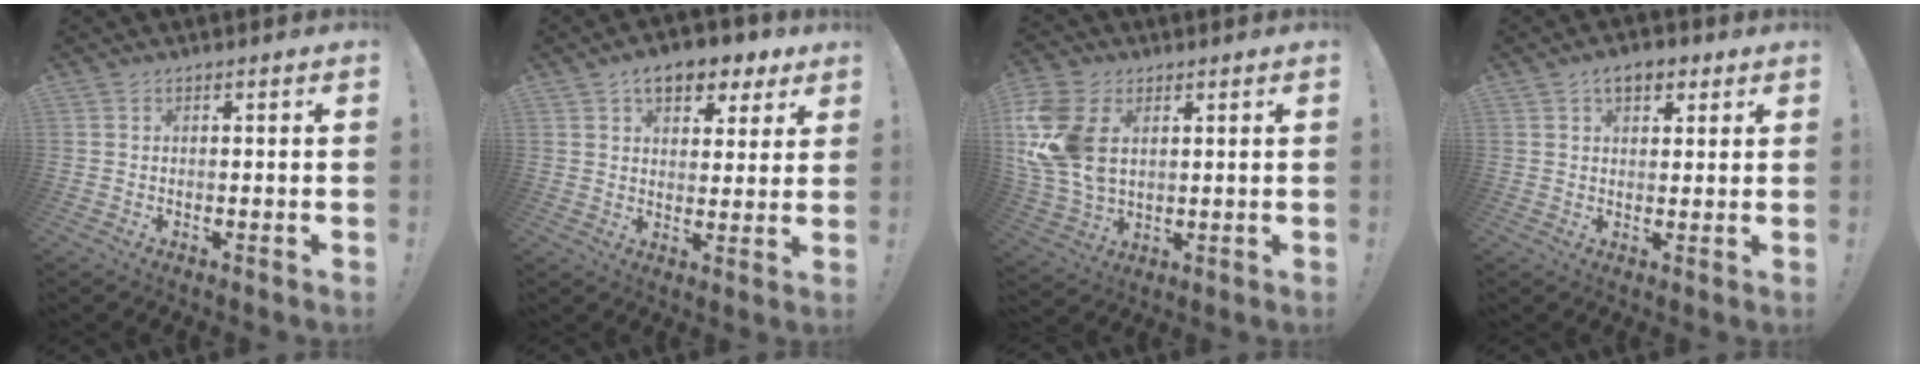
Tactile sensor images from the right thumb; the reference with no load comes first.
{"total": 9.8, "force": [5.6, 5.7, 5.8], "torque": [-0.079, -0.024, 0.101]}
{"total": 16.8, "force": [4.2, 11.4, 11.6], "torque": [-0.251, -0.014, 0.080]}
{"total": 6.0, "force": [3.0, 3.6, 3.7], "torque": [-0.045, -0.004, 0.050]}